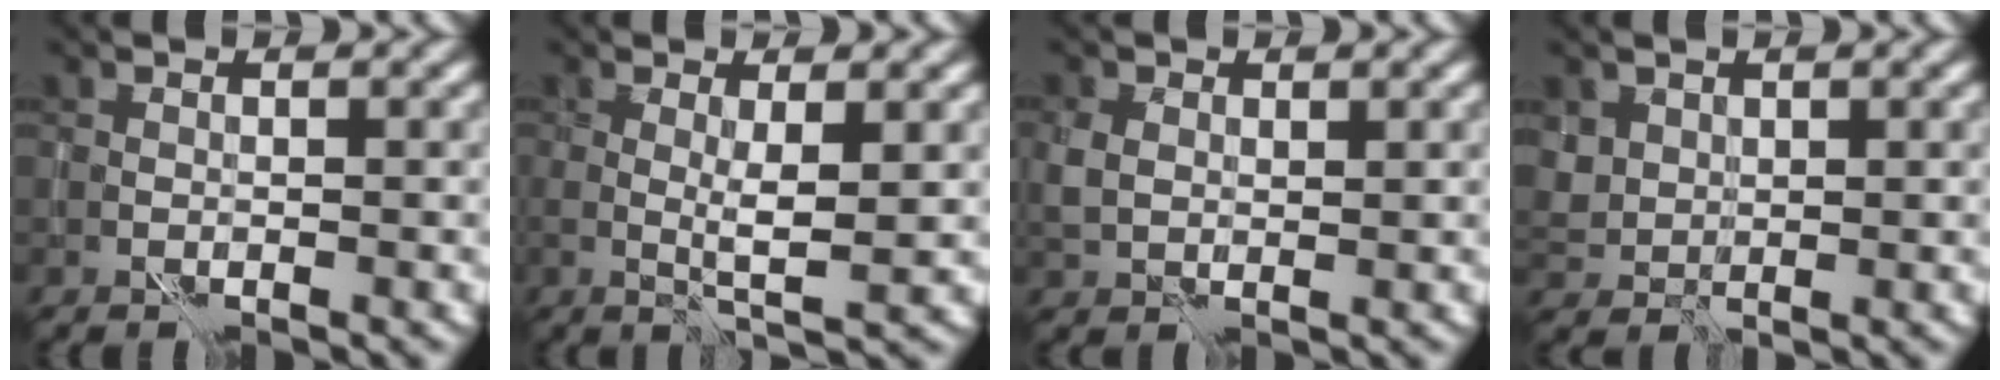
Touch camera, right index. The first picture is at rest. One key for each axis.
{"total": 3.0, "fx": 0.4, "fy": 0.4, "fz": 3.0, "tx": -0.051, "ty": -0.008, "tz": 0.008}
{"total": 2.4, "fx": 0.7, "fy": 1.8, "fz": 1.5, "tx": -0.040, "ty": 0.004, "tz": 0.014}
{"total": 2.1, "fx": 1.1, "fy": 1.6, "fz": 0.7, "tx": -0.020, "ty": 0.000, "tz": 0.024}